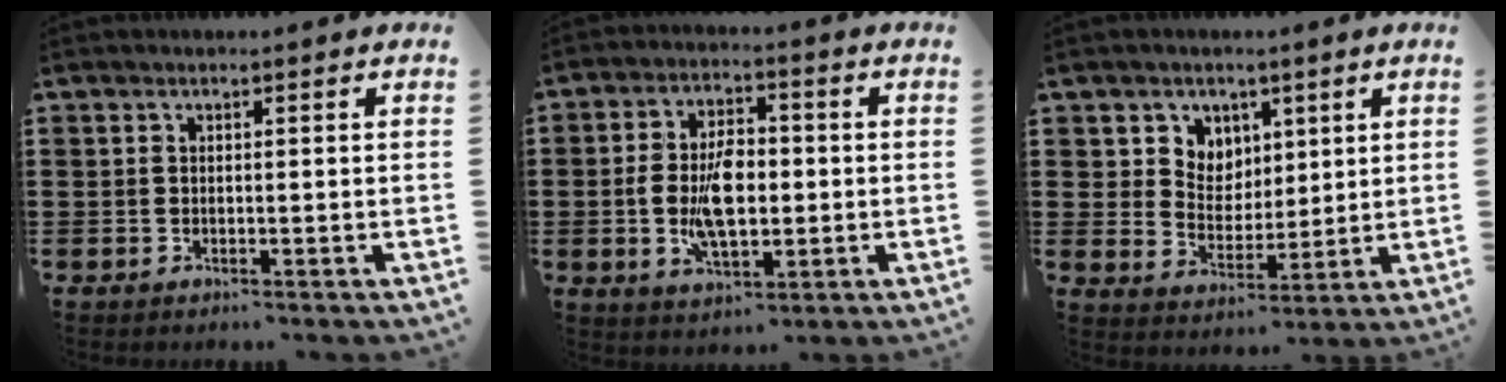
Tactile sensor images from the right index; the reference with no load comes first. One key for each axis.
{"total": 8.9, "fx": -0.8, "fy": 4.9, "fz": 7.4, "tx": -0.153, "ty": 0.002, "tz": -0.021}
{"total": 5.3, "fx": 2.9, "fy": 4.5, "fz": 0.0, "tx": -0.033, "ty": 0.001, "tz": 0.052}